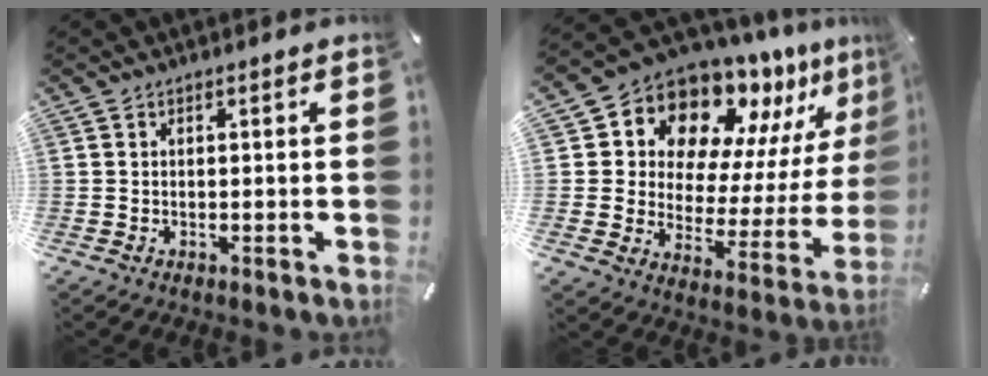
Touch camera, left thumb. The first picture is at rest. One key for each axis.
{"total": 12.8, "fx": 11.4, "fy": 5.7, "fz": 1.6, "tx": -0.032, "ty": -0.132, "tz": 0.195}